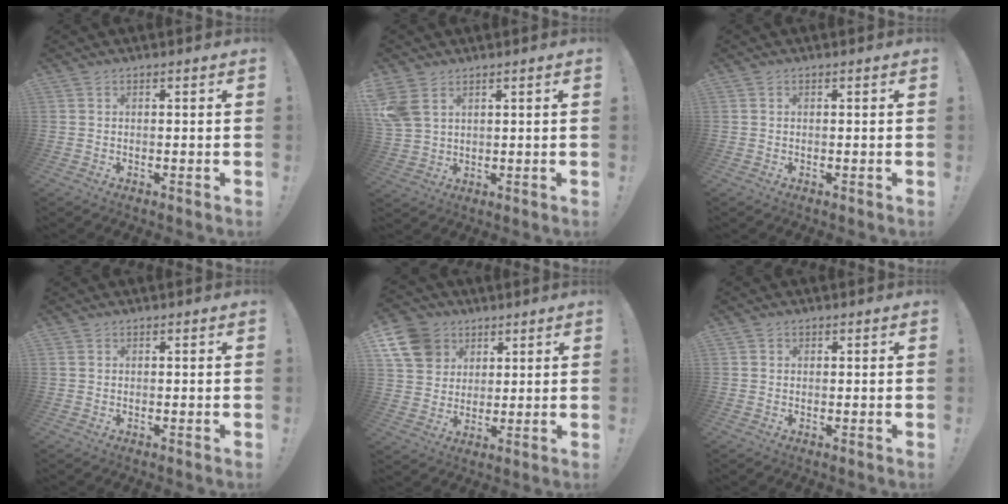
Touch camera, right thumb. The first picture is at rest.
{"total": 7.1, "force": [3.4, 4.8, 4.1], "torque": [-0.084, -0.008, 0.070]}
{"total": 0.0}
{"total": 0.7, "force": [0.2, 0.7, 0.2], "torque": [-0.008, 0.005, 0.005]}
{"total": 14.0, "force": [5.9, 11.5, 5.4], "torque": [-0.072, -0.028, 0.123]}
{"total": 0.9, "force": [0.4, 0.9, 0.0], "torque": [0.009, -0.002, 0.005]}